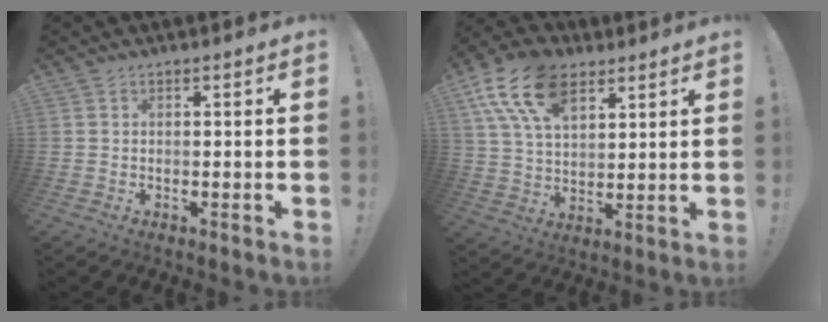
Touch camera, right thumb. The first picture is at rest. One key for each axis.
{"total": 17.6, "fx": 9.5, "fy": 10.4, "fz": 10.6, "tx": -0.188, "ty": -0.039, "tz": 0.174}